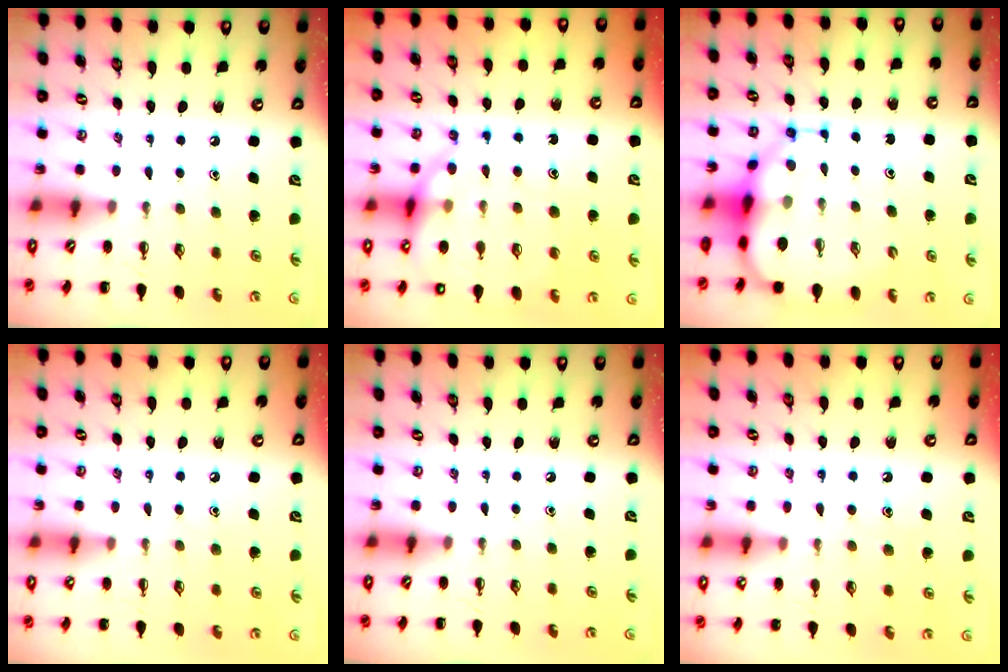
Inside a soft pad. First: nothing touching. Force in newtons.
{"total": 16.5, "press": 16.4, "slide": 2.4}
{"total": 12.2, "press": 11.7, "slide": 3.5}
{"total": 6.3, "press": 6.1, "slide": 1.7}
{"total": 0.0}
{"total": 9.2, "press": 9.1, "slide": 1.5}